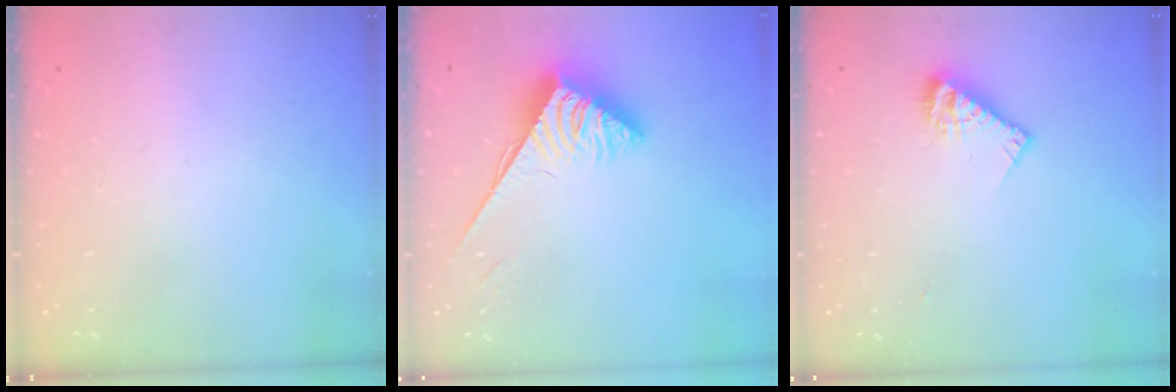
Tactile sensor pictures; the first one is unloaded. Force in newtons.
{"total": 3.9, "press": 3.9, "slide": 0.5}
{"total": 7.7, "press": 7.7, "slide": 0.7}